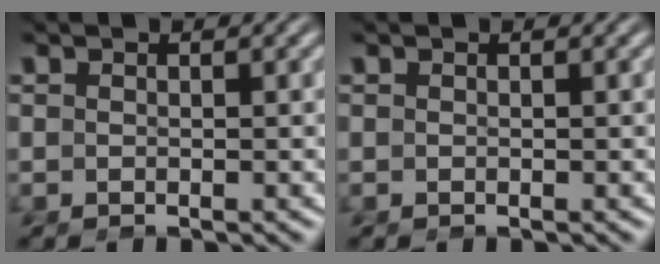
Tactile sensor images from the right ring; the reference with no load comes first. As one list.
[{"total": 0.0}]